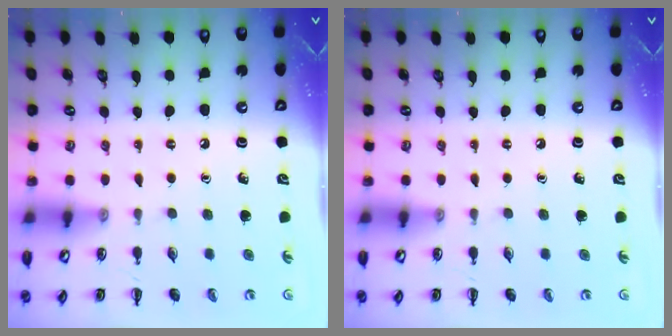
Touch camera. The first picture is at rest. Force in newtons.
{"total": 0.0}